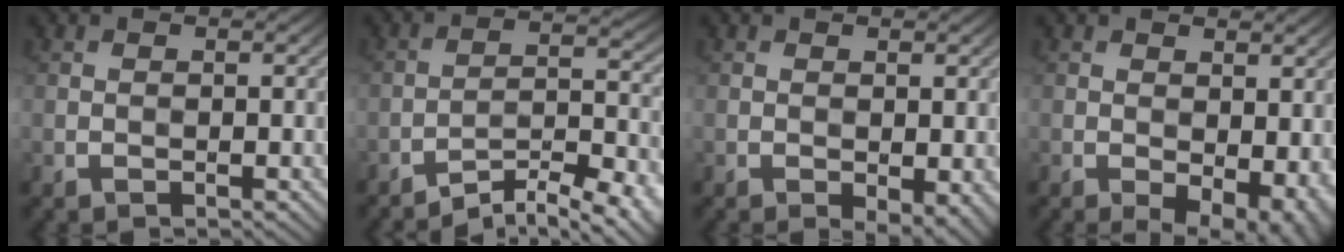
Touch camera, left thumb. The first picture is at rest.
{"total": 9.1, "force": [-7.1, 2.0, 5.4], "torque": [-0.091, 0.010, -0.115]}
{"total": 3.0, "force": [-1.1, 1.4, 2.5], "torque": [-0.035, -0.008, -0.014]}
{"total": 6.3, "force": [-1.5, 3.6, 4.9], "torque": [-0.067, -0.019, -0.012]}